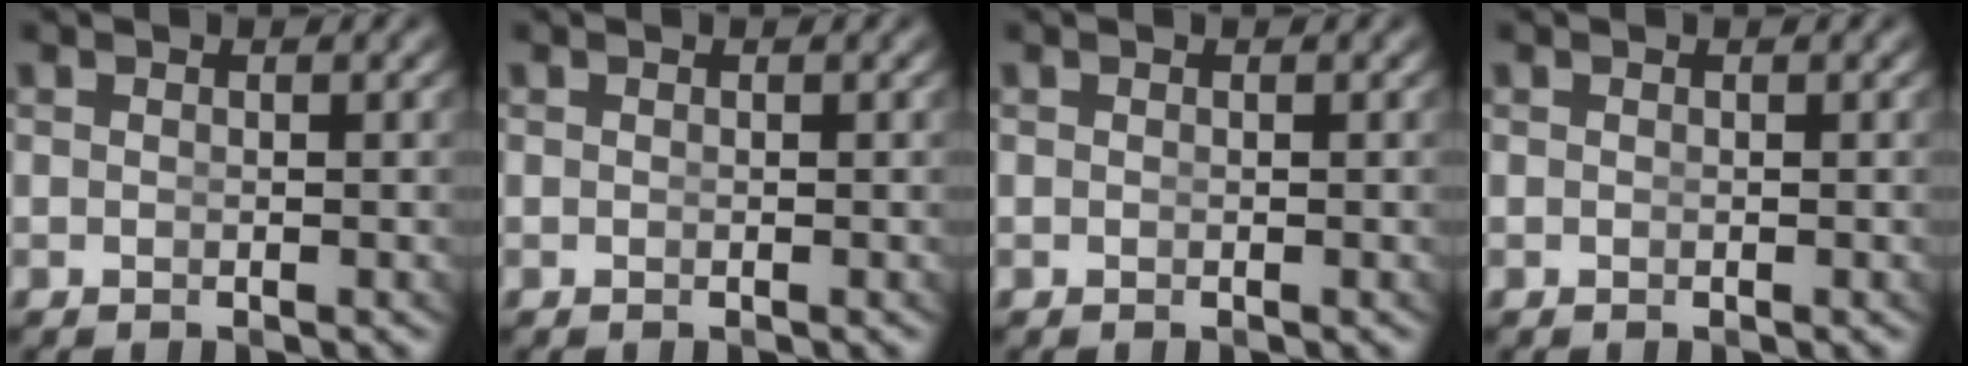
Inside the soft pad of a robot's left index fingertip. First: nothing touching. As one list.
[{"total": 0.0}, {"total": 0.0}, {"total": 0.0}]